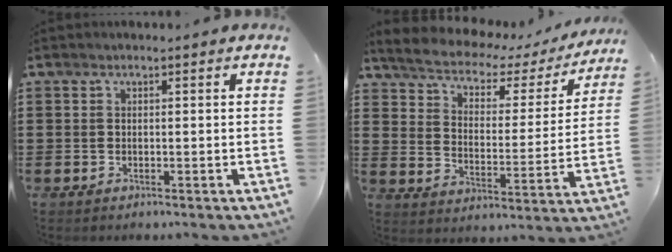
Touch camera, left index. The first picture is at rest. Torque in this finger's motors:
{"motor_torque": [2.14, 0.00, 0.38, 0.01]}